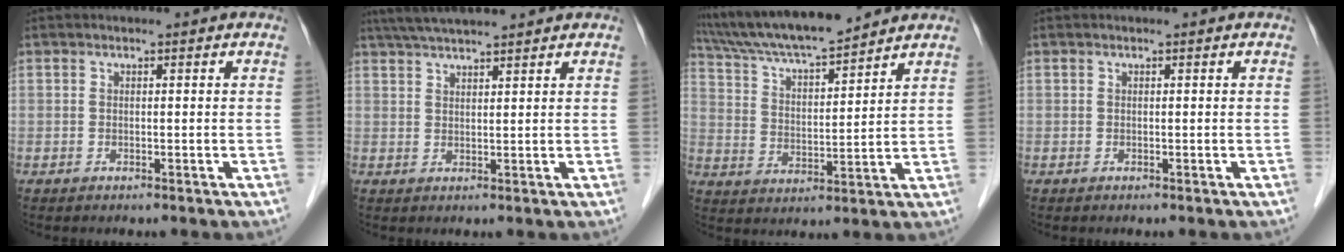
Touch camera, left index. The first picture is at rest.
{"total": 7.6, "force": [6.7, 0.3, 3.6], "torque": [-0.061, 0.035, 0.109]}
{"total": 14.2, "force": [12.9, 0.9, 5.8], "torque": [-0.109, 0.012, 0.230]}
{"total": 0.0}